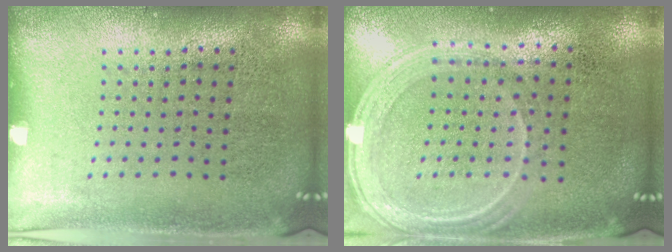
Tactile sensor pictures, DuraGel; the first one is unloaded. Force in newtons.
{"total": 1.2, "press": 1.1, "slide": 0.3}